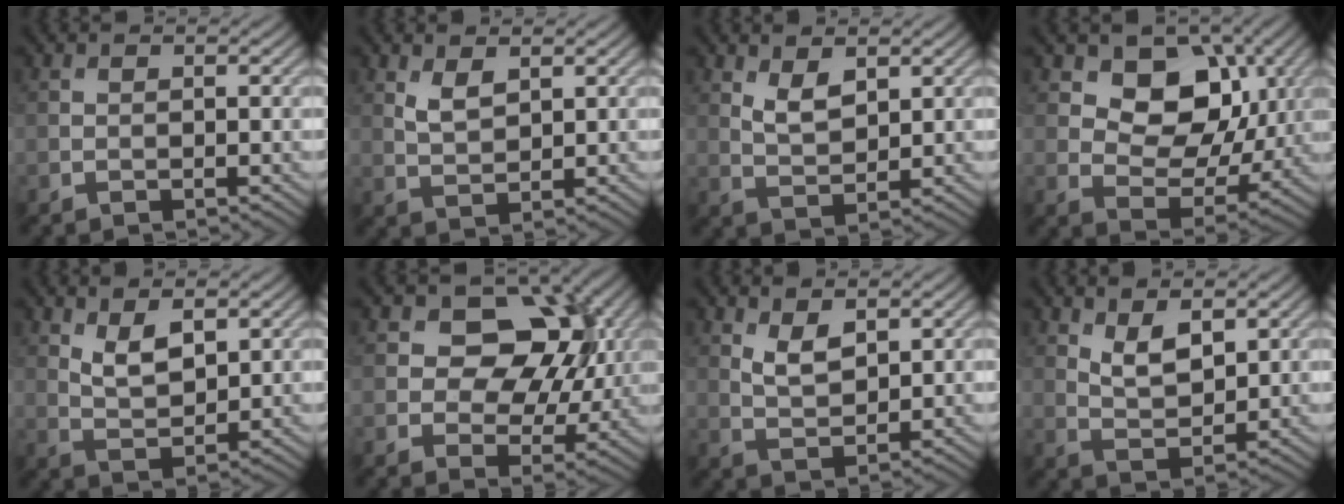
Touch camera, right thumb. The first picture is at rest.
{"total": 2.9, "force": [1.6, 1.4, 1.9], "torque": [-0.046, -0.005, 0.038]}
{"total": 3.6, "force": [2.0, 1.7, 2.5], "torque": [-0.056, -0.007, 0.044]}
{"total": 9.7, "force": [3.6, 7.0, 5.7], "torque": [-0.101, -0.015, 0.048]}
{"total": 4.6, "force": [2.3, 2.2, 3.4], "torque": [-0.073, -0.008, 0.049]}
{"total": 11.3, "force": [2.9, 8.0, 7.5], "torque": [-0.107, 0.002, 0.028]}
{"total": 3.6, "force": [2.0, 1.7, 2.5], "torque": [-0.057, -0.007, 0.044]}
{"total": 4.7, "force": [2.5, 2.2, 3.4], "torque": [-0.071, -0.010, 0.050]}